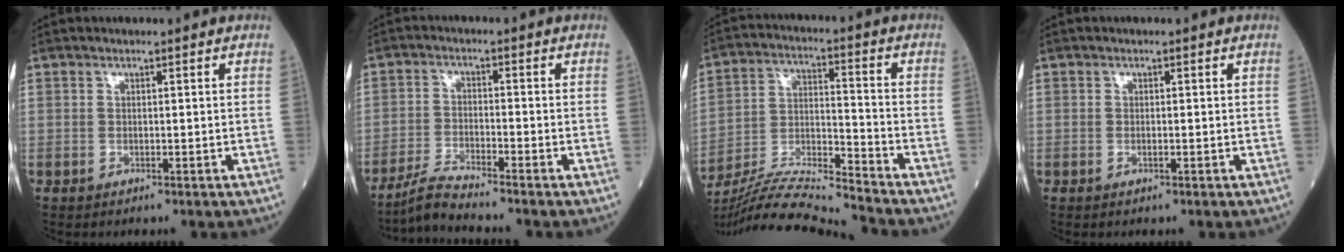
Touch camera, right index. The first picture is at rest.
{"total": 4.7, "force": [-4.3, -1.5, 1.2], "torque": [-0.034, -0.025, -0.084]}
{"total": 14.4, "force": [-13.7, -2.2, 3.9], "torque": [-0.075, 0.009, -0.249]}
{"total": 0.6, "force": [-0.2, 0.1, 0.5], "torque": [-0.011, -0.001, -0.002]}